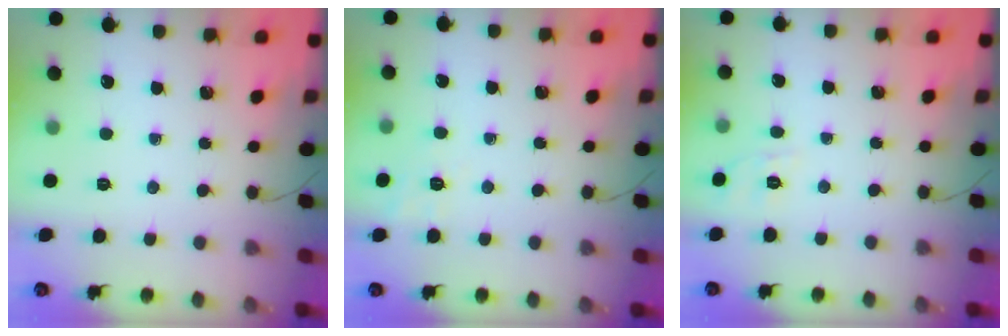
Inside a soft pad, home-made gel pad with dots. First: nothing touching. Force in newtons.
{"total": 1.8, "press": 0.4, "slide": 1.8}
{"total": 5.4, "press": 5.0, "slide": 1.9}